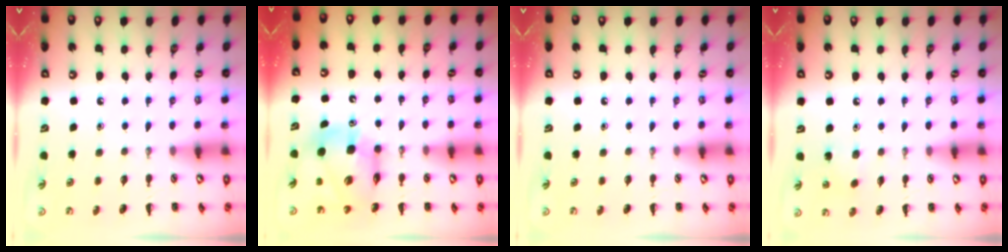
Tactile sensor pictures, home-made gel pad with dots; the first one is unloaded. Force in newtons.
{"total": 10.5, "press": 10.0, "slide": 3.2}
{"total": 0.0}
{"total": 5.2, "press": 5.1, "slide": 1.3}